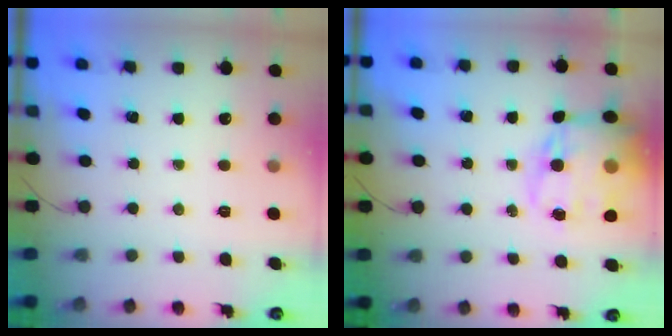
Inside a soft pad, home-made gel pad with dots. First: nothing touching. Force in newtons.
{"total": 19.7, "press": 19.2, "slide": 4.4}